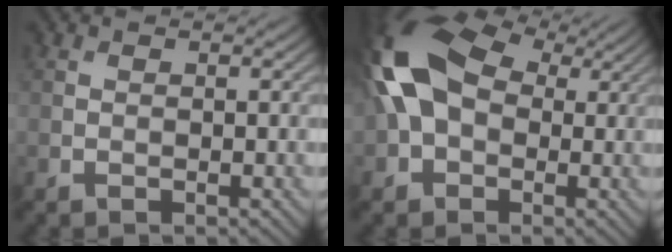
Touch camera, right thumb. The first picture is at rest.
{"total": 14.5, "force": [1.5, 9.7, 10.6], "torque": [-0.241, 0.007, 0.013]}